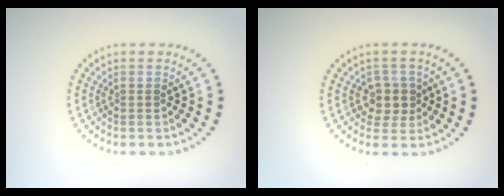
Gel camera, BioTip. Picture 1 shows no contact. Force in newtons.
{"total": 2.5, "press": 2.3, "slide": 1.1}